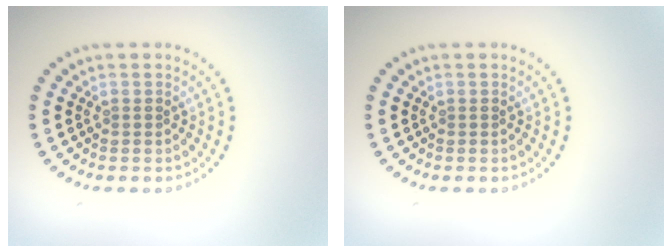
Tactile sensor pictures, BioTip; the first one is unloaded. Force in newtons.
{"total": 0.0}